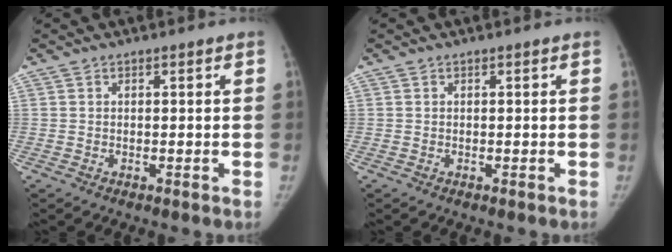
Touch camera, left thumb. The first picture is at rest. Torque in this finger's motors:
{"motor_torque": [0.09, 0.02, 0.43, -0.30, 0.01]}